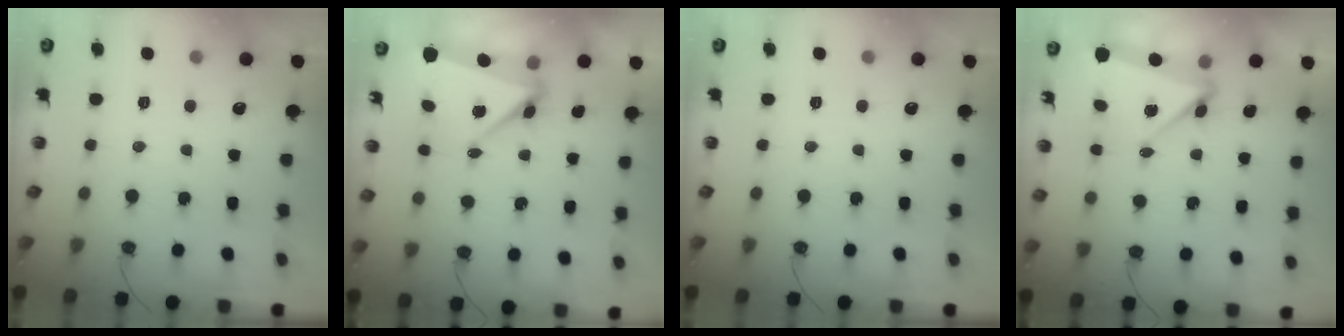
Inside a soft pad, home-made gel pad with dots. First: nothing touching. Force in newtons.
{"total": 8.2, "press": 6.8, "slide": 4.6}
{"total": 0.0}
{"total": 5.7, "press": 5.7, "slide": 0.3}